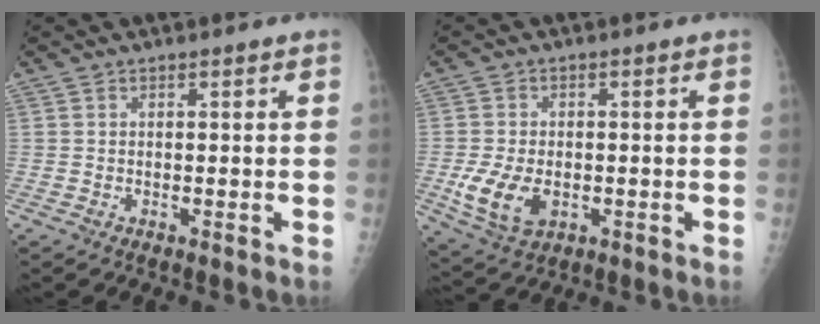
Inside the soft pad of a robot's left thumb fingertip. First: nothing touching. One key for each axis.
{"total": 8.6, "fx": -2.0, "fy": 5.5, "fz": 6.2, "tx": -0.121, "ty": -0.005, "tz": -0.028}